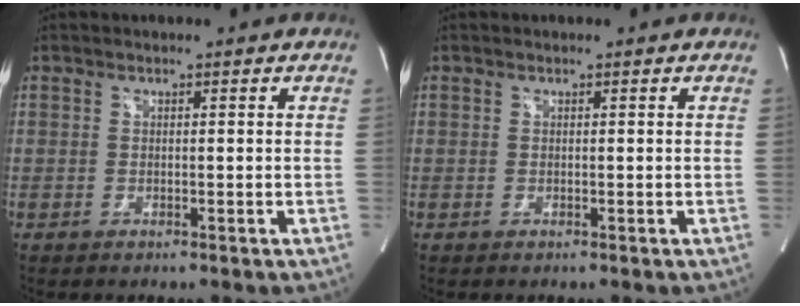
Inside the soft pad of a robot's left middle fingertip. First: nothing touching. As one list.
[{"total": 0.0}]